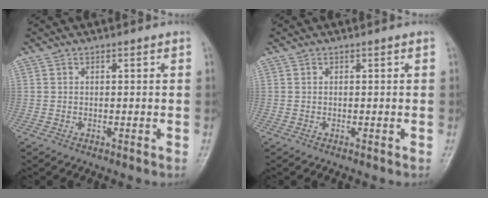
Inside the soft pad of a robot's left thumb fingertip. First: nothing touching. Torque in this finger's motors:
{"motor_torque": [-0.01, 0.01, -0.07, -0.08, 0.00]}